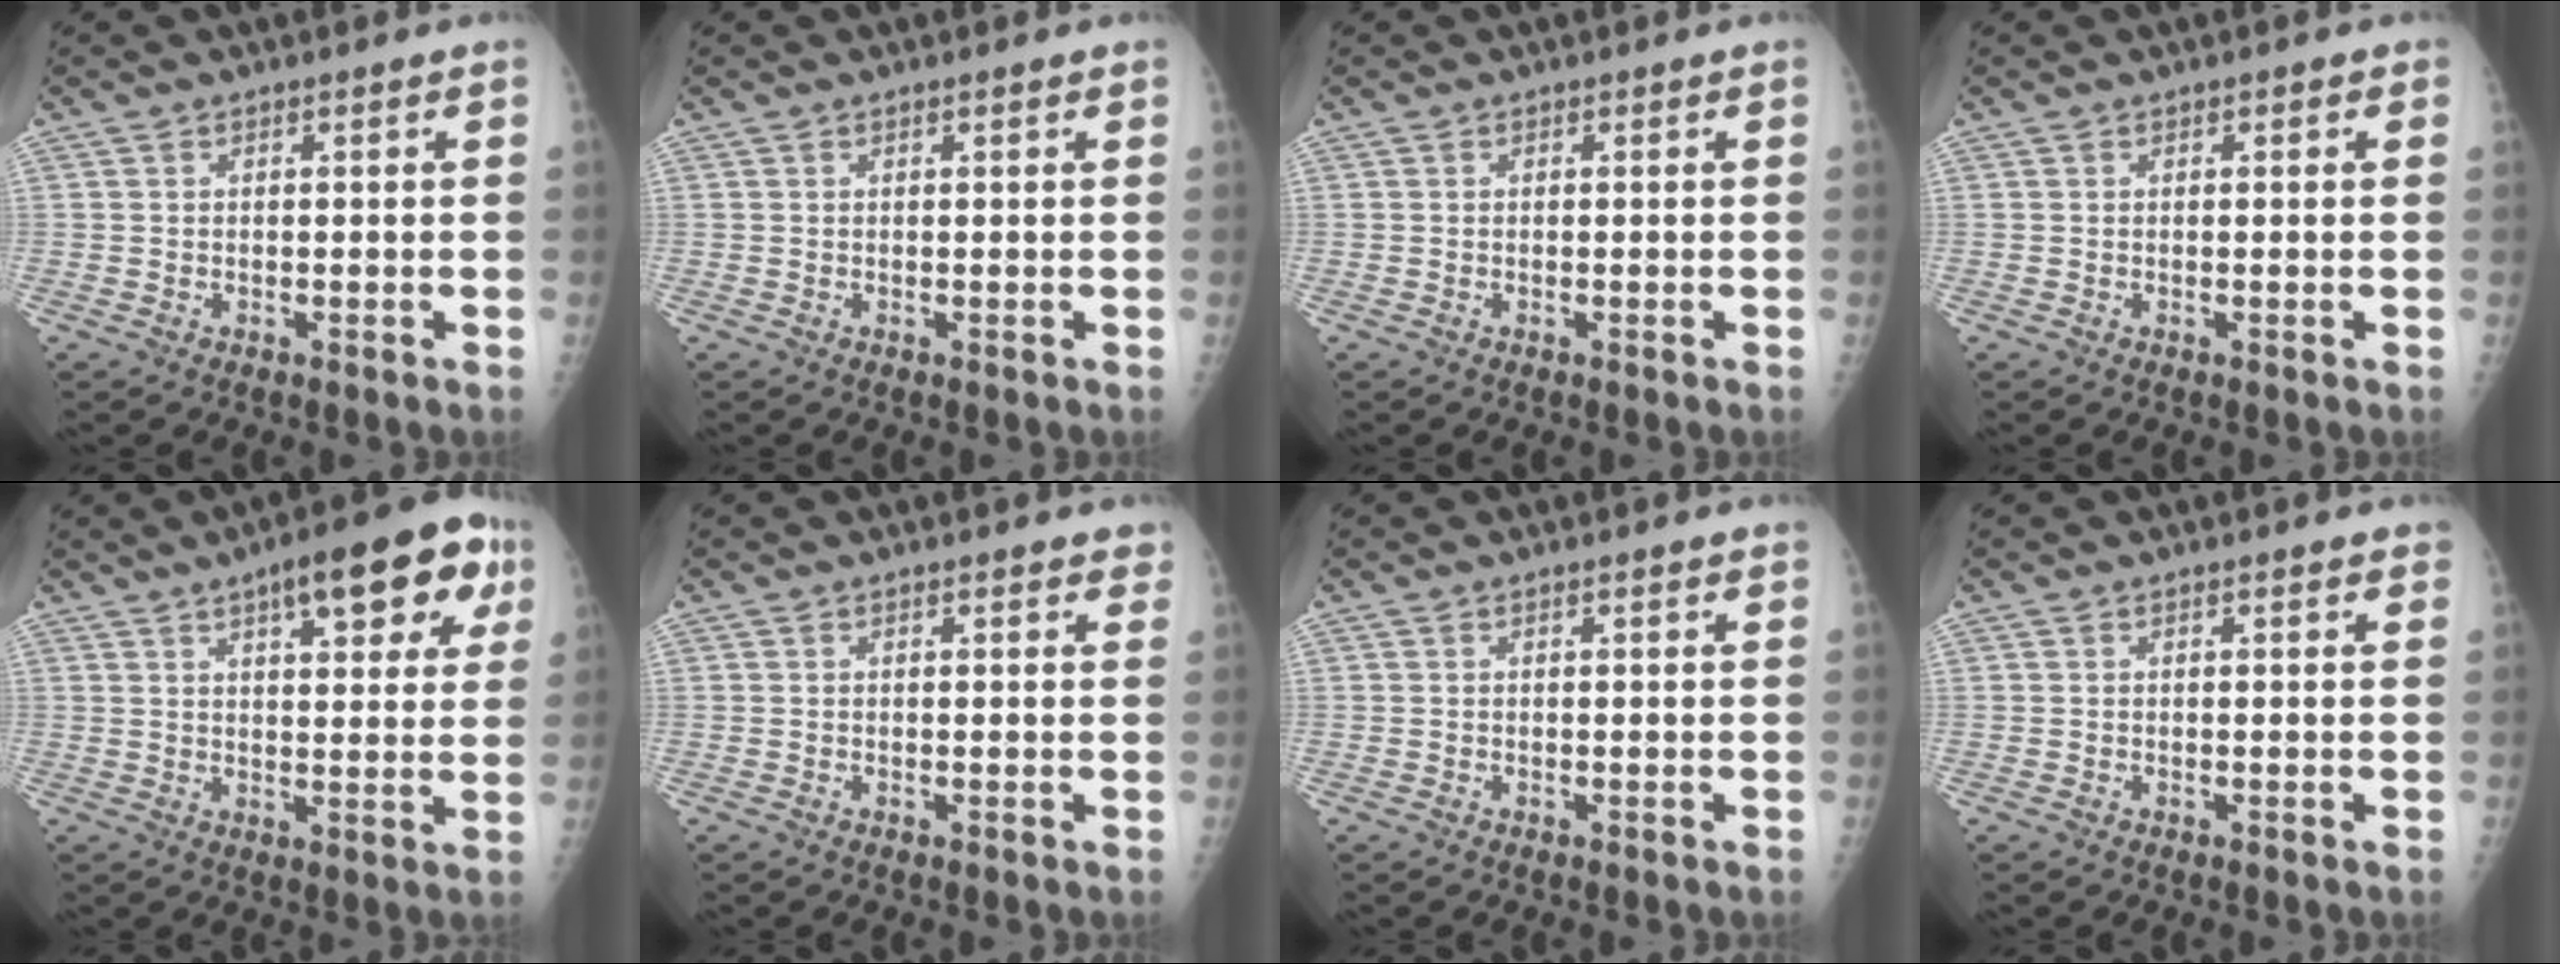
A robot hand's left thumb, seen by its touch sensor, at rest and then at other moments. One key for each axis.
{"total": 0.6, "fx": 0.4, "fy": 0.0, "fz": 0.4, "tx": -0.006, "ty": 0.002, "tz": 0.005}
{"total": 0.0}
{"total": 1.0, "fx": 0.5, "fy": 0.4, "fz": 0.8, "tx": -0.009, "ty": 0.002, "tz": 0.003}
{"total": 15.2, "fx": 7.5, "fy": 5.4, "fz": 12.1, "tx": -0.125, "ty": -0.005, "tz": 0.096}
{"total": 2.6, "fx": 1.9, "fy": 0.9, "fz": 1.6, "tx": -0.002, "ty": 0.001, "tz": 0.019}
{"total": 1.0, "fx": 0.7, "fy": 0.2, "fz": 0.7, "tx": -0.007, "ty": 0.002, "tz": 0.009}
{"total": 1.4, "fx": 1.0, "fy": 0.4, "fz": 0.9, "tx": -0.008, "ty": 0.001, "tz": 0.010}